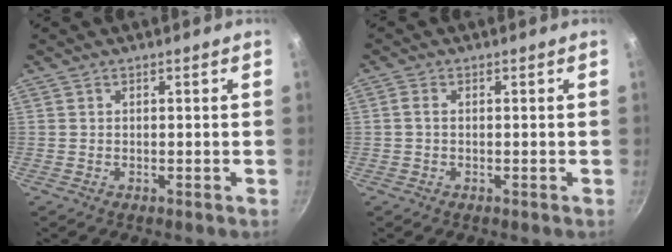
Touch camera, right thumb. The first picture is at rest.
{"total": 1.4, "force": [0.0, 0.9, 1.0], "torque": [-0.024, 0.005, -0.003]}